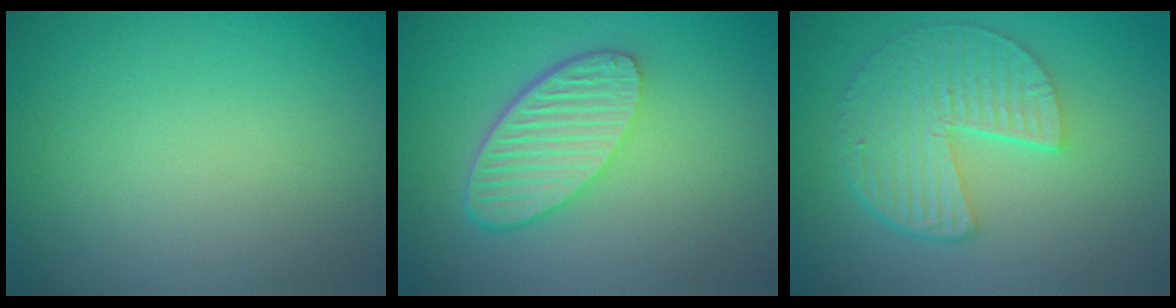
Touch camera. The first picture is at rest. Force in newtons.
{"total": 5.7, "press": 4.3, "slide": 3.8}
{"total": 5.4, "press": 4.0, "slide": 3.7}